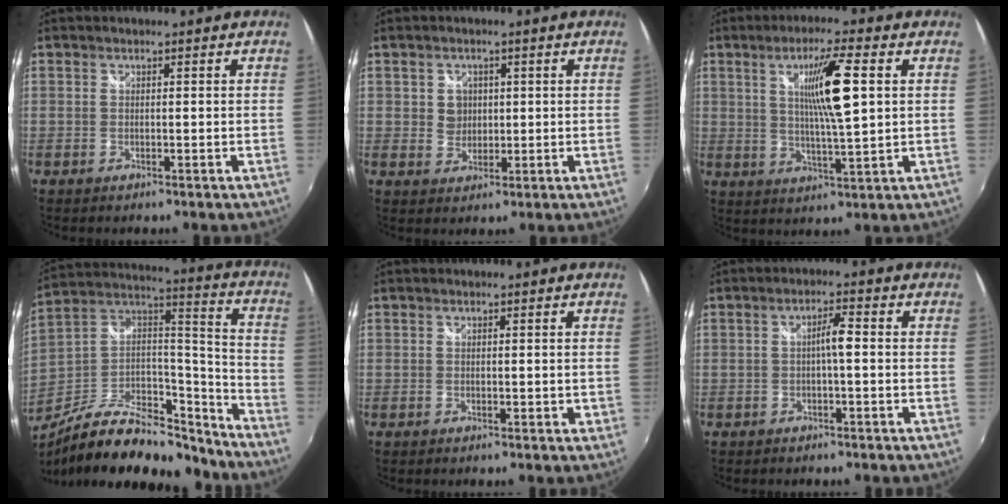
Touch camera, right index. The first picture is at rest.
{"total": 3.7, "force": [0.5, 3.5, 1.0], "torque": [-0.014, 0.005, 0.010]}
{"total": 9.8, "force": [3.1, -1.1, 9.3], "torque": [-0.151, -0.010, 0.057]}
{"total": 24.4, "force": [-18.7, 8.4, 13.2], "torque": [-0.228, 0.014, -0.289]}
{"total": 1.0, "force": [-0.2, 0.6, 0.8], "torque": [-0.009, 0.000, -0.002]}
{"total": 2.9, "force": [-0.3, 0.2, 2.9], "torque": [-0.051, 0.007, -0.005]}